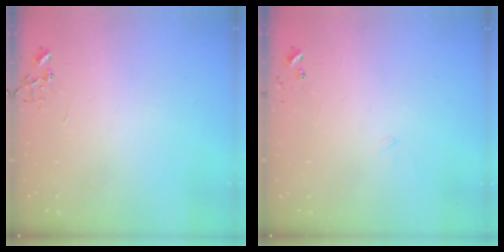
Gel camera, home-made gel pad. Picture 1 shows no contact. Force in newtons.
{"total": 5.8, "press": 5.8, "slide": 0.5}